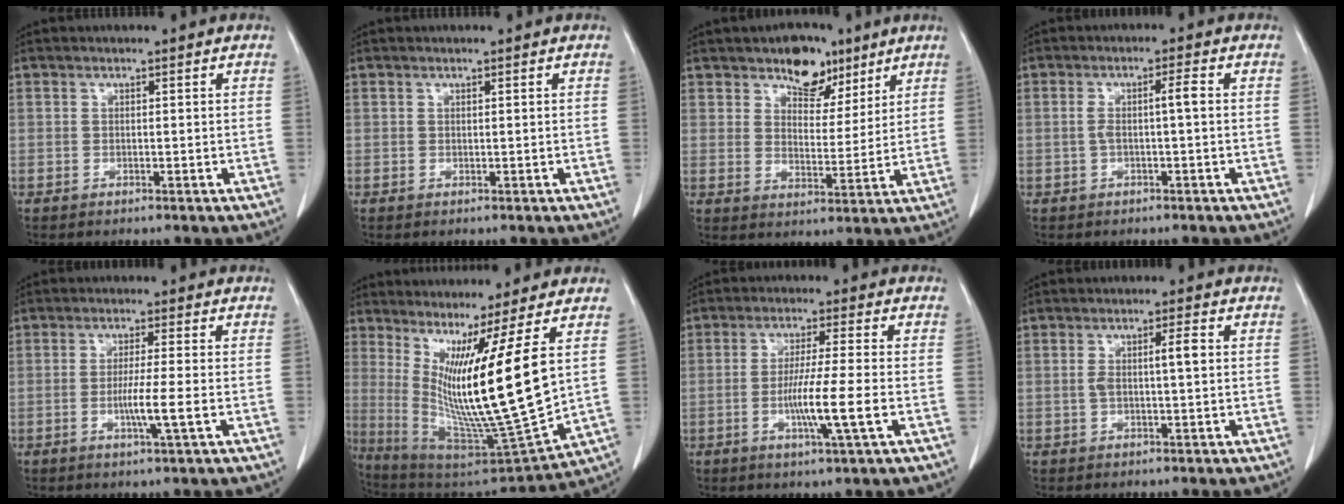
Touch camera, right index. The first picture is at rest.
{"total": 0.0}
{"total": 8.0, "force": [5.5, 4.5, 3.8], "torque": [-0.045, 0.003, 0.087]}
{"total": 3.2, "force": [-0.1, 0.0, 3.2], "torque": [-0.063, 0.012, 0.002]}
{"total": 5.1, "force": [-1.3, -0.6, 4.9], "torque": [-0.088, -0.010, -0.025]}
{"total": 16.1, "force": [4.1, -1.3, 15.6], "torque": [-0.280, -0.045, 0.082]}
{"total": 8.2, "force": [-2.1, -0.7, 7.9], "torque": [-0.143, -0.015, -0.041]}
{"total": 3.7, "force": [0.3, 0.3, 3.7], "torque": [-0.069, 0.010, 0.007]}